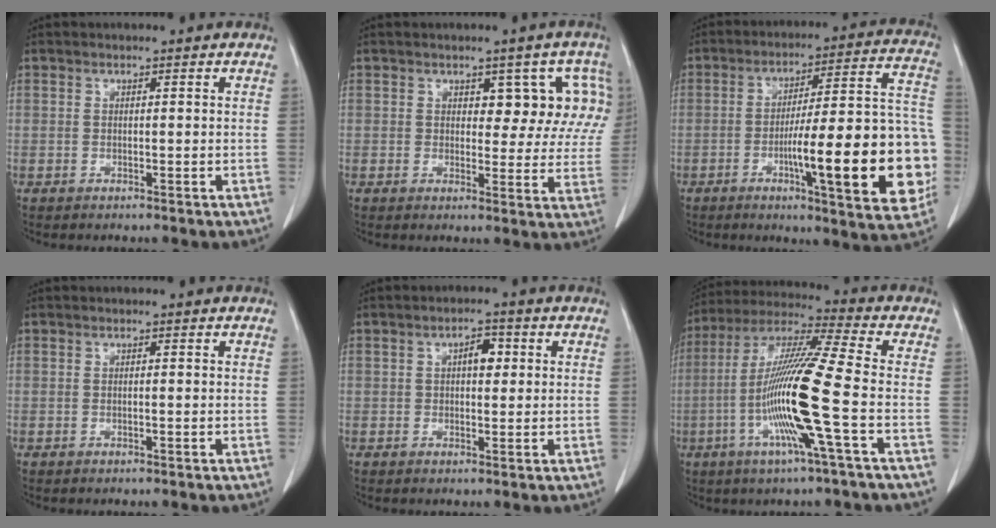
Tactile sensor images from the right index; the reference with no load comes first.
{"total": 6.9, "force": [2.7, 3.8, 5.1], "torque": [-0.028, 0.019, 0.028]}
{"total": 22.0, "force": [-5.5, 2.9, 21.1], "torque": [-0.224, 0.021, -0.071]}
{"total": 0.0}
{"total": 3.0, "force": [0.7, 1.5, 2.5], "torque": [-0.038, 0.010, 0.009]}
{"total": 16.0, "force": [-4.0, -1.2, 15.4], "torque": [-0.305, -0.009, -0.090]}